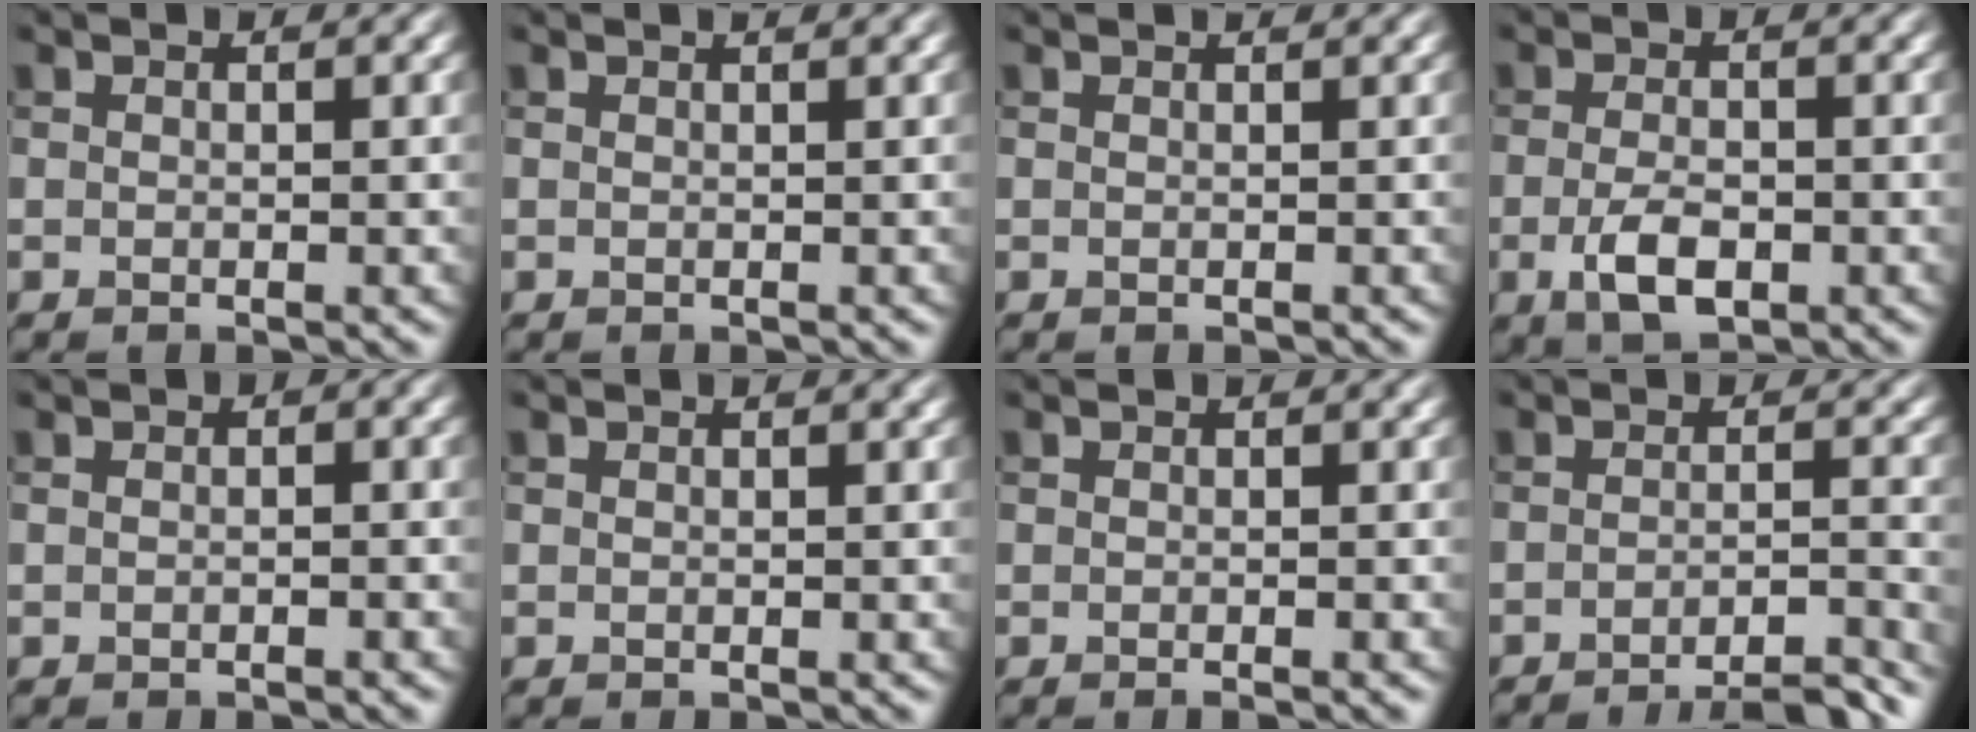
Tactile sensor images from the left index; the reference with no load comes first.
{"total": 1.1, "force": [0.9, 0.3, 0.6], "torque": [-0.005, -0.001, 0.003]}
{"total": 1.3, "force": [1.0, 0.4, 0.6], "torque": [-0.007, 0.000, 0.001]}
{"total": 3.6, "force": [-1.3, 1.7, 2.9], "torque": [-0.059, -0.006, -0.022]}
{"total": 0.9, "force": [-0.1, 0.4, 0.7], "torque": [-0.010, 0.001, -0.003]}
{"total": 0.0}
{"total": 0.8, "force": [-0.4, 0.1, 0.7], "torque": [-0.005, -0.002, -0.008]}
{"total": 6.1, "force": [-5.0, 0.9, 3.3], "torque": [-0.036, 0.009, -0.074]}